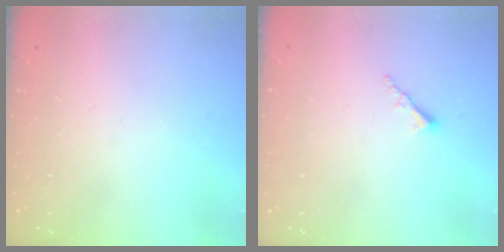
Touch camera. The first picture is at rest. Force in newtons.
{"total": 1.7, "press": 1.7, "slide": 0.2}